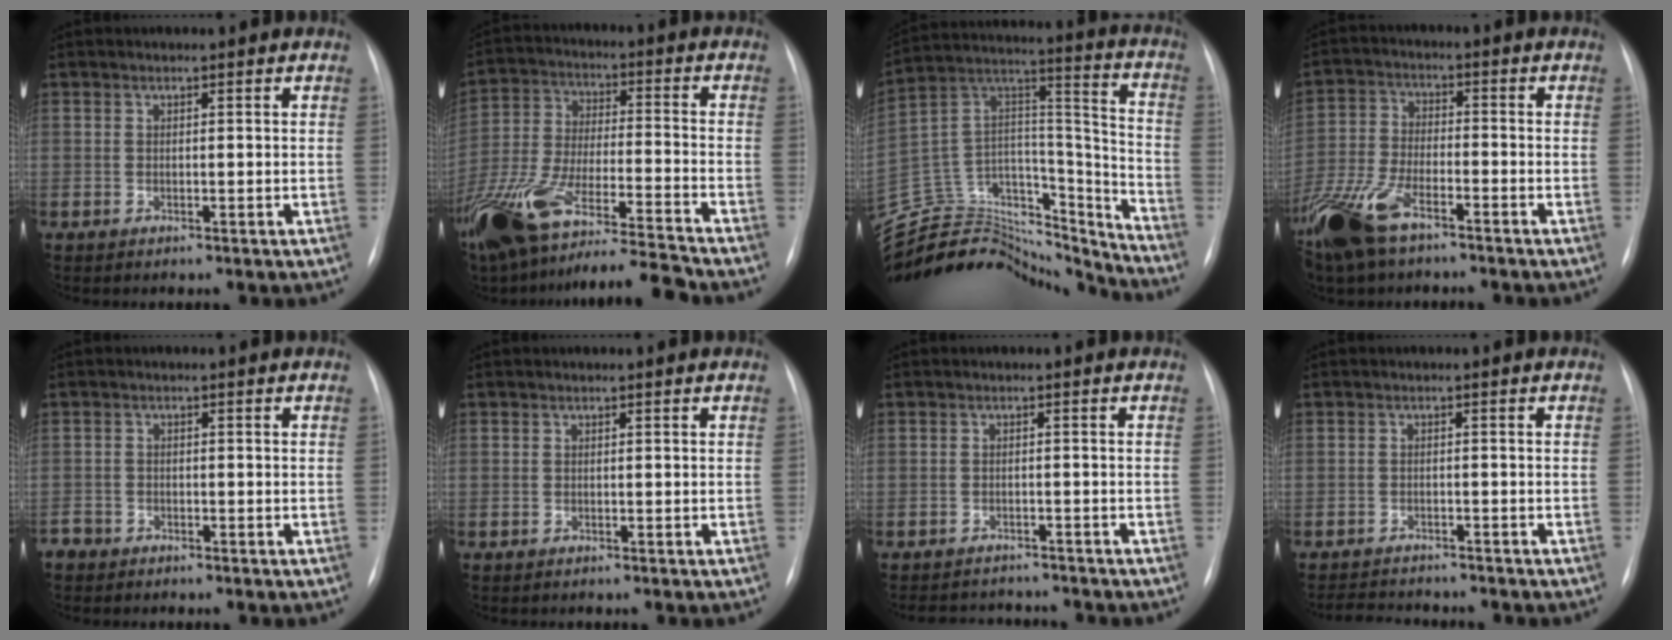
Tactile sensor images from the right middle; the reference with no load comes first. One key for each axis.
{"total": 21.3, "fx": -17.5, "fy": 0.9, "fz": 12.0, "tx": -0.245, "ty": -0.026, "tz": -0.313}
{"total": 29.6, "fx": -27.6, "fy": 8.1, "fz": 6.8, "tx": -0.155, "ty": 0.046, "tz": -0.426}
{"total": 12.3, "fx": -8.5, "fy": 4.2, "fz": 7.9, "tx": -0.178, "ty": -0.019, "tz": -0.164}
{"total": 2.0, "fx": -1.7, "fy": 1.2, "fz": -0.1, "tx": -0.007, "ty": 0.003, "tz": -0.032}
{"total": 0.0}
{"total": 6.7, "fx": -6.4, "fy": 1.5, "fz": 0.9, "tx": -0.010, "ty": 0.008, "tz": -0.084}
{"total": 6.6, "fx": -6.3, "fy": 1.2, "fz": 1.7, "tx": -0.024, "ty": -0.006, "tz": -0.091}